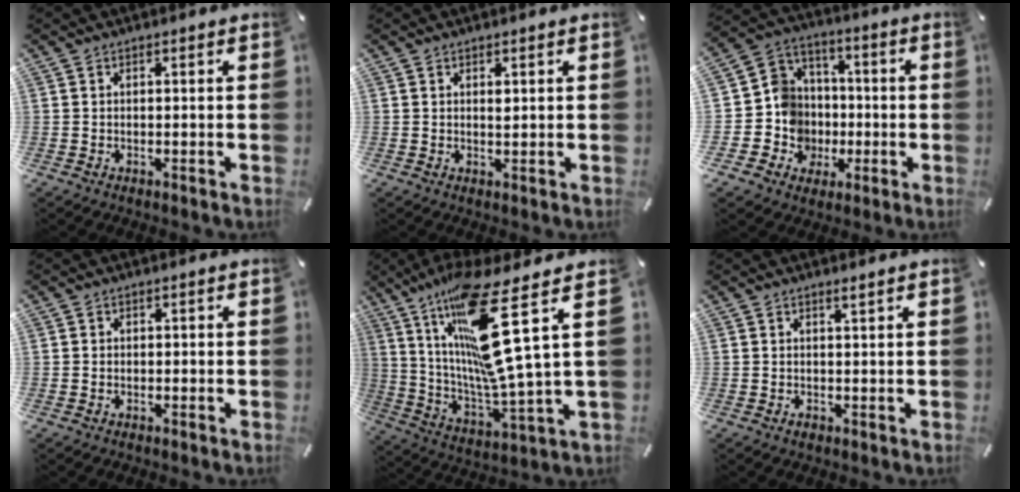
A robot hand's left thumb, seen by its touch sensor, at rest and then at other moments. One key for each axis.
{"total": 1.1, "fx": 0.5, "fy": 0.5, "fz": 0.8, "tx": -0.017, "ty": 0.000, "tz": 0.010}
{"total": 12.6, "fx": -2.1, "fy": 12.1, "fz": 2.4, "tx": -0.064, "ty": 0.016, "tz": -0.022}
{"total": 0.8, "fx": -0.4, "fy": 0.7, "fz": 0.0, "tx": -0.001, "ty": 0.002, "tz": -0.010}
{"total": 23.1, "fx": 9.4, "fy": 4.6, "fz": 20.6, "tx": -0.399, "ty": -0.072, "tz": 0.143}
{"total": 1.1, "fx": 0.3, "fy": 0.3, "fz": 1.0, "tx": -0.020, "ty": 0.000, "tz": 0.006}